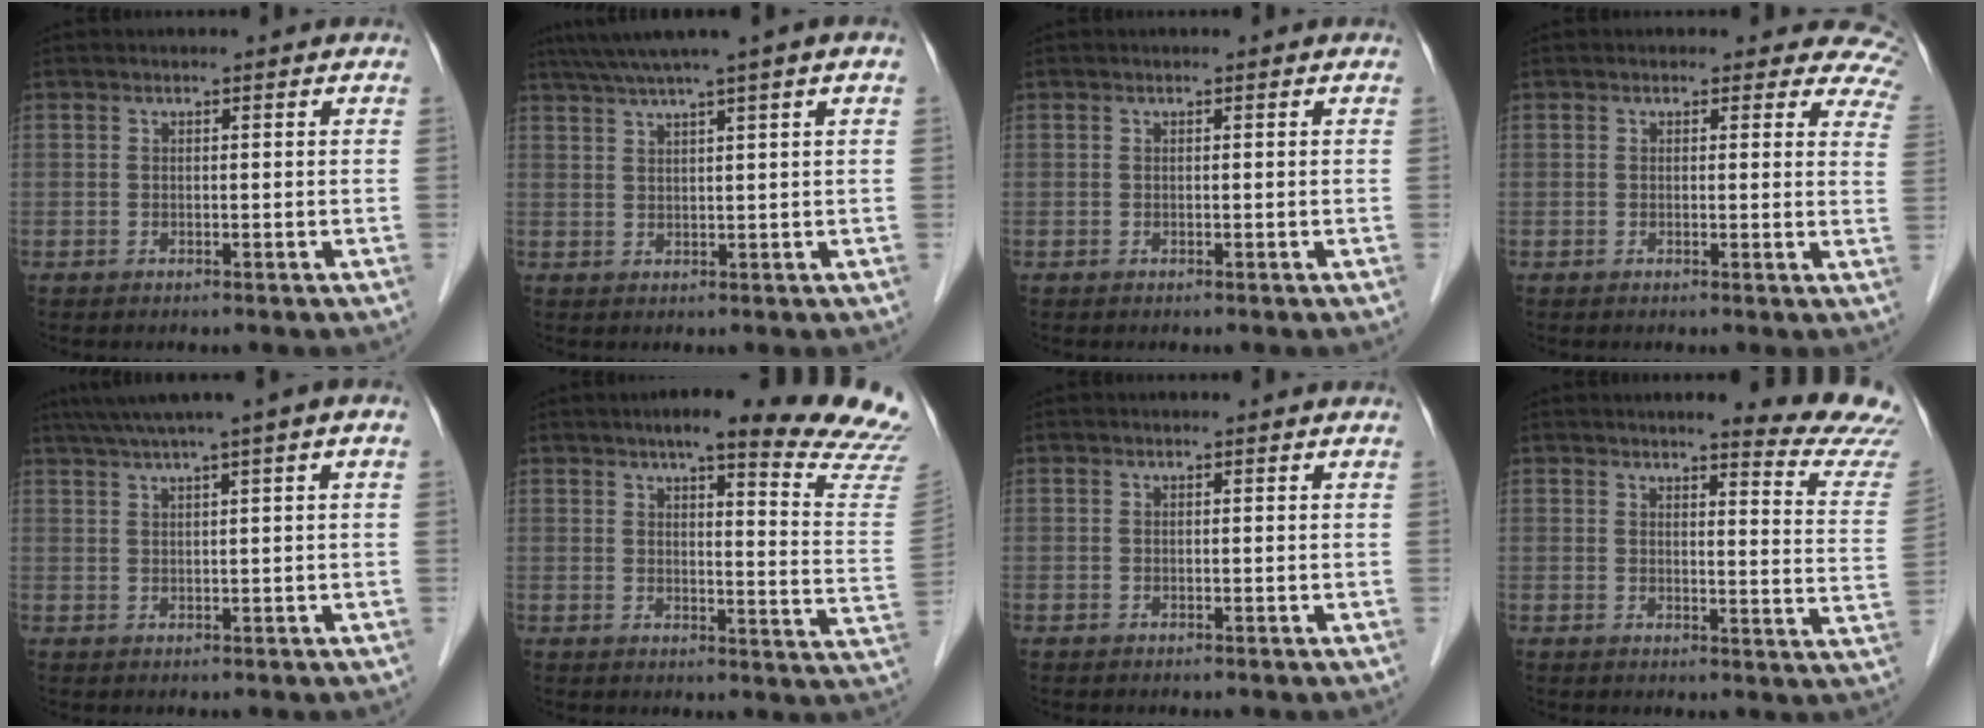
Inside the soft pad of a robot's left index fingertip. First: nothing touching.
{"total": 6.9, "force": [4.8, -1.2, 4.9], "torque": [-0.080, 0.031, 0.079]}
{"total": 0.0}
{"total": 8.0, "force": [6.8, 3.9, 1.4], "torque": [0.034, -0.014, 0.030]}
{"total": 6.7, "force": [3.9, -0.5, 5.4], "torque": [-0.088, 0.033, 0.064]}
{"total": 20.0, "force": [17.7, 1.3, 9.2], "torque": [-0.101, -0.066, 0.189]}
{"total": 0.0}
{"total": 12.3, "force": [11.8, -0.3, 3.5], "torque": [-0.024, -0.087, 0.109]}